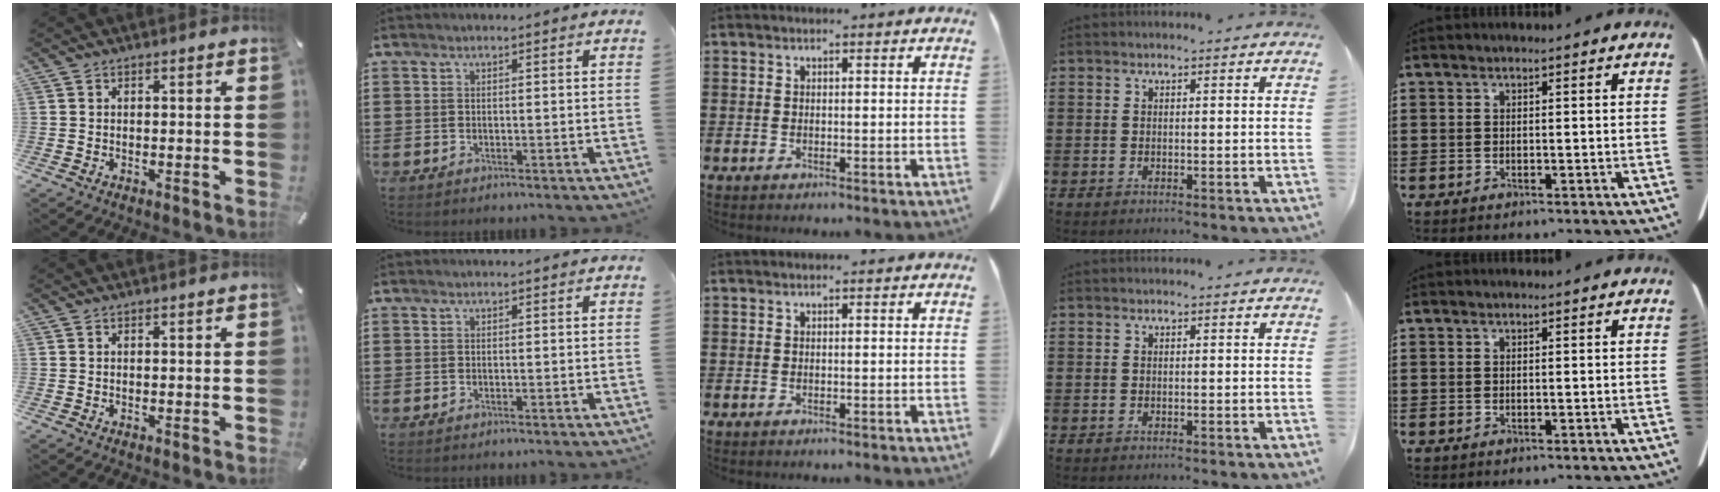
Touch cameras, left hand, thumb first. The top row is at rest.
{}